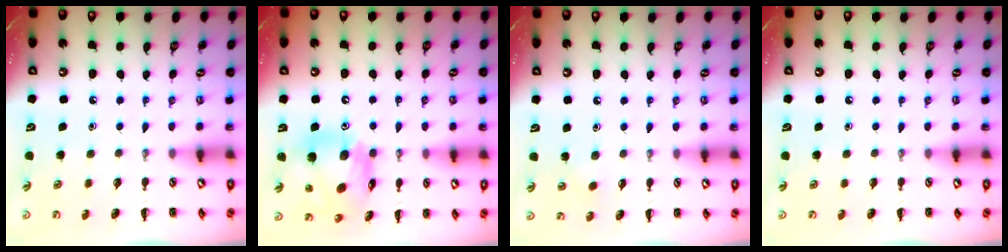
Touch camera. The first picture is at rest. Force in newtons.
{"total": 14.3, "press": 13.9, "slide": 3.4}
{"total": 1.7, "press": 1.6, "slide": 0.6}
{"total": 0.0}